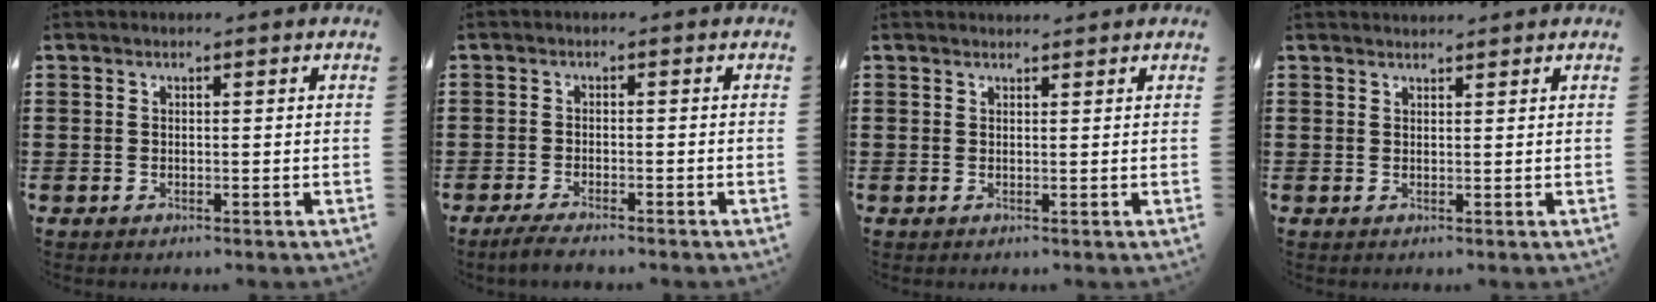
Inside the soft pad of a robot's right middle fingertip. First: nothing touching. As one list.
[{"total": 2.1, "force": [-1.9, 0.1, 1.0], "torque": [-0.025, 0.001, -0.039]}, {"total": 0.9, "force": [0.9, 0.0, -0.1], "torque": [-0.001, -0.003, 0.019]}, {"total": 1.2, "force": [1.2, 0.2, 0.0], "torque": [-0.003, 0.002, 0.023]}]